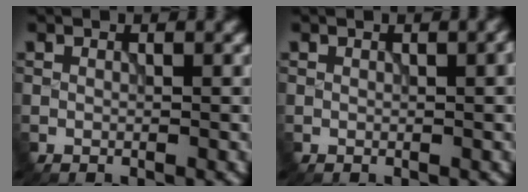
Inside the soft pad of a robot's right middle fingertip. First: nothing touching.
{"total": 1.4, "force": [0.1, 0.5, 1.3], "torque": [-0.008, -0.002, 0.009]}